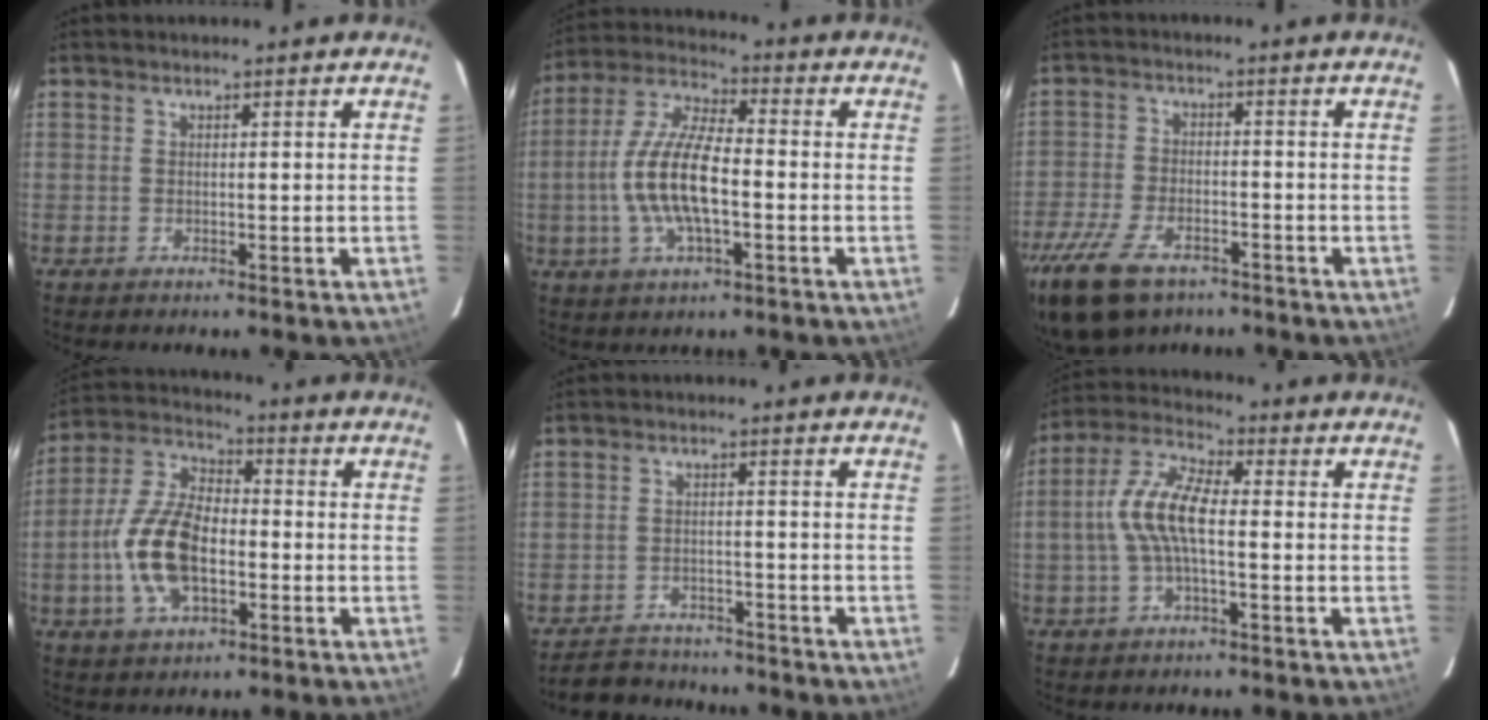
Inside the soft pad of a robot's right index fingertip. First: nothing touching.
{"total": 13.6, "force": [-2.4, 4.9, 12.4], "torque": [-0.258, 0.004, -0.049]}
{"total": 14.9, "force": [-9.8, 7.5, 8.2], "torque": [-0.208, -0.030, -0.178]}
{"total": 14.1, "force": [-3.3, 7.2, 11.6], "torque": [-0.246, 0.010, -0.062]}
{"total": 7.4, "force": [-6.7, 3.1, 1.1], "torque": [-0.042, 0.011, -0.098]}
{"total": 10.0, "force": [-0.8, 3.6, 9.3], "torque": [-0.200, 0.016, -0.020]}